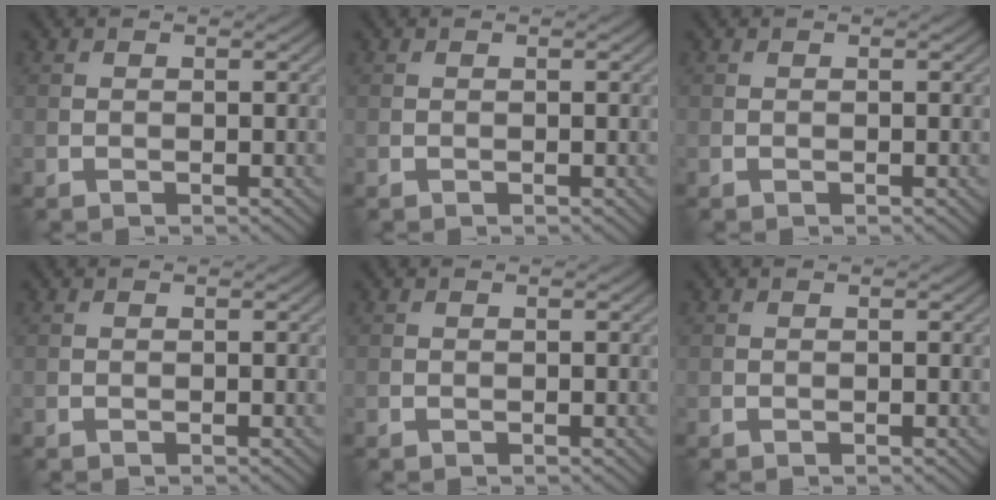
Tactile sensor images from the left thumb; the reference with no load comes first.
{"total": 0.0}
{"total": 0.0}
{"total": 0.0}
{"total": 0.0}
{"total": 0.0}